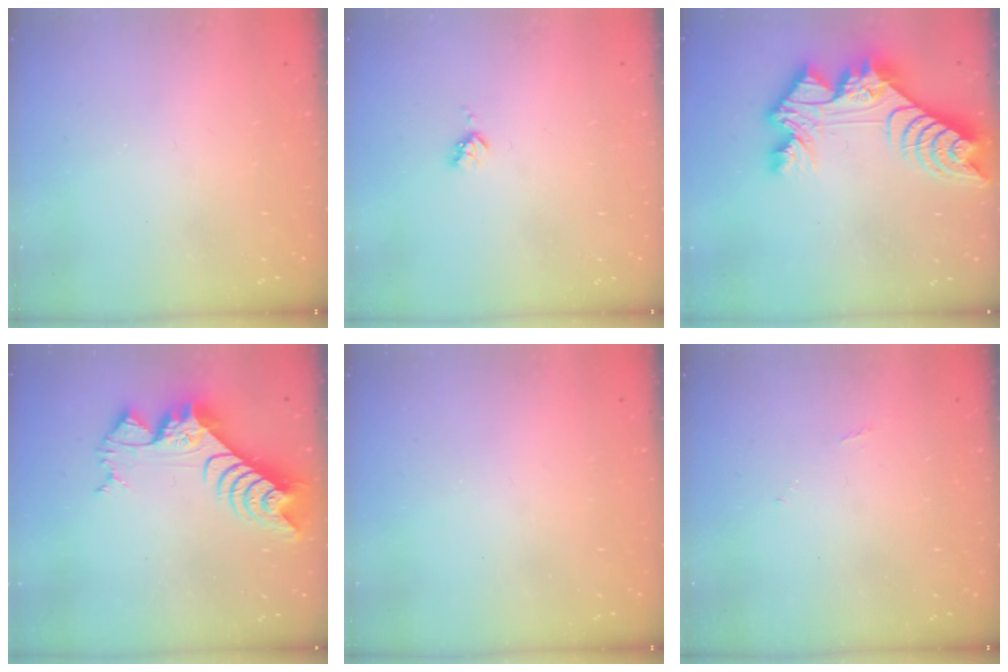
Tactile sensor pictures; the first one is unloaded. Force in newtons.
{"total": 3.0, "press": 3.0, "slide": 0.3}
{"total": 14.9, "press": 14.8, "slide": 1.5}
{"total": 10.6, "press": 10.6, "slide": 0.9}
{"total": 0.0}
{"total": 4.0, "press": 4.0, "slide": 0.6}